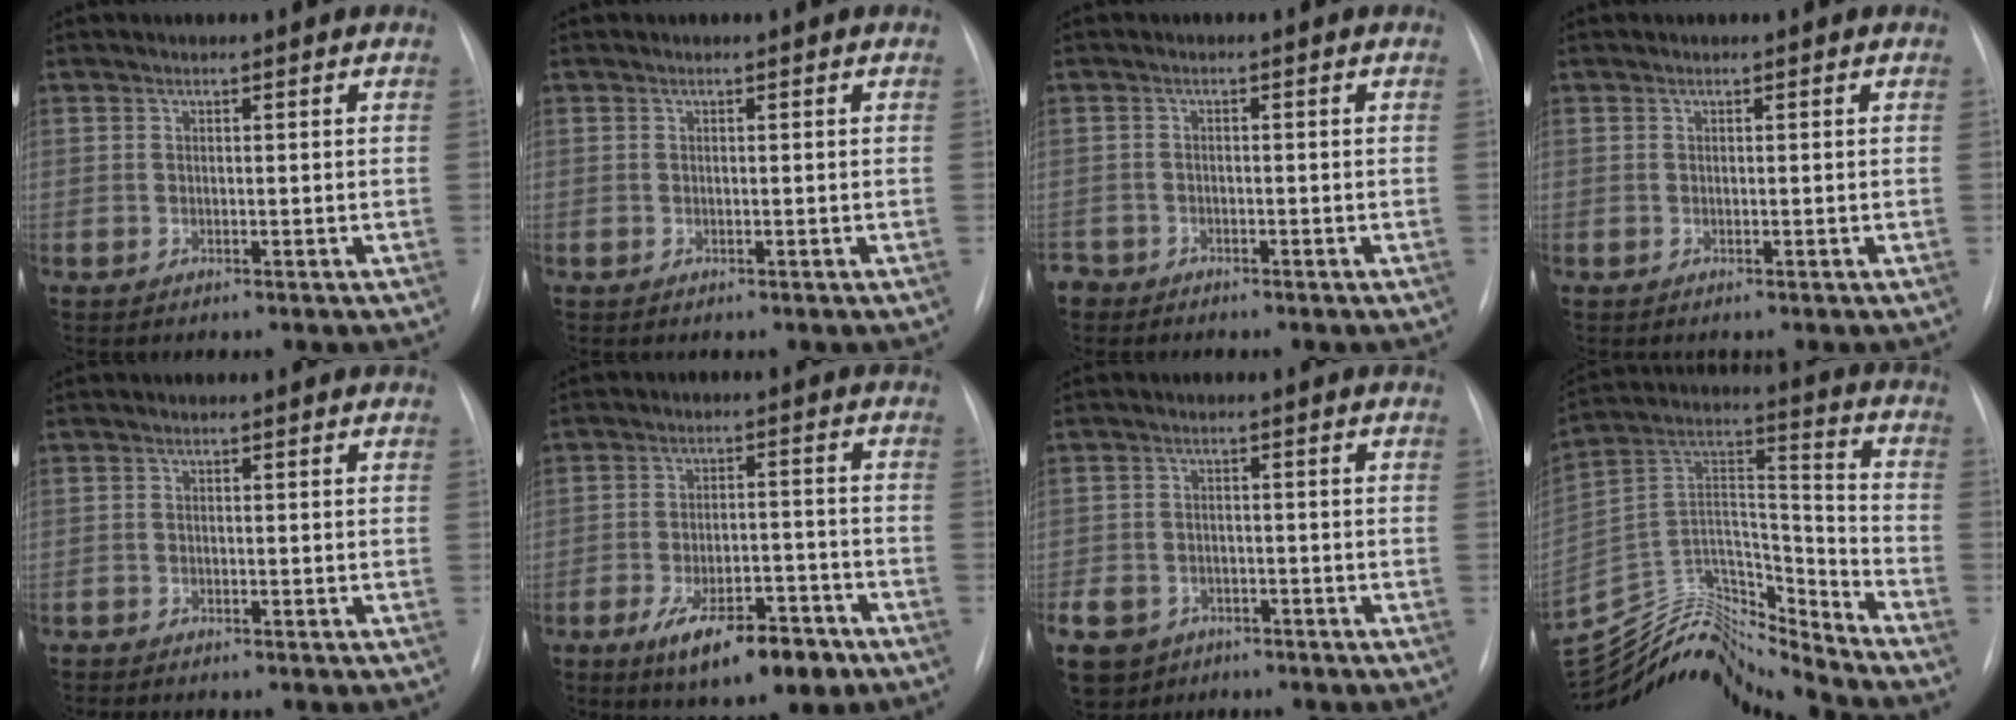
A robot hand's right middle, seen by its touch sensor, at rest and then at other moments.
{"total": 0.0}
{"total": 2.7, "force": [-2.4, 1.1, -0.3], "torque": [0.003, 0.000, -0.047]}
{"total": 0.0}
{"total": 0.6, "force": [-0.6, 0.1, 0.0], "torque": [-0.006, -0.001, -0.013]}
{"total": 11.1, "force": [-6.5, 4.0, 8.0], "torque": [-0.126, -0.001, -0.097]}
{"total": 11.7, "force": [-6.6, 8.9, 3.7], "torque": [-0.115, -0.003, -0.099]}
{"total": 19.1, "force": [-18.6, 2.4, 3.6], "torque": [-0.060, 0.070, -0.323]}